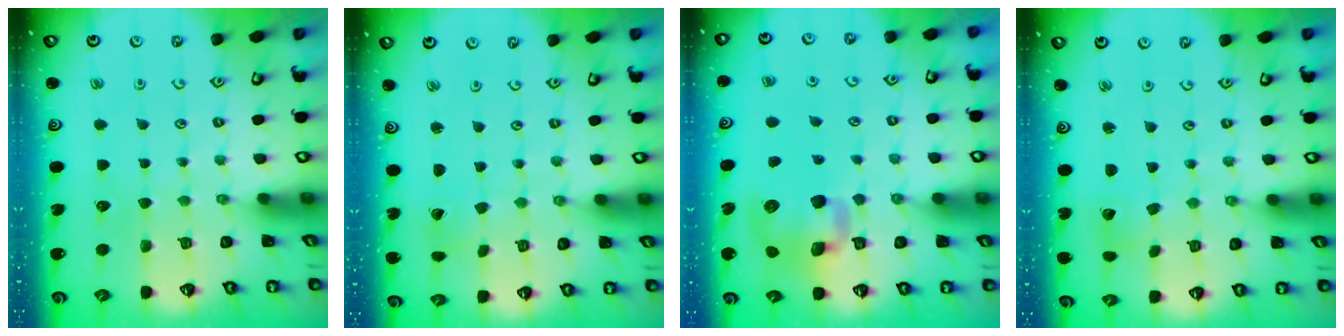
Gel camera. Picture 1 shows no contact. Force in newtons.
{"total": 1.5, "press": 1.5, "slide": 0.1}
{"total": 12.6, "press": 12.4, "slide": 2.1}
{"total": 1.8, "press": 1.8, "slide": 0.1}